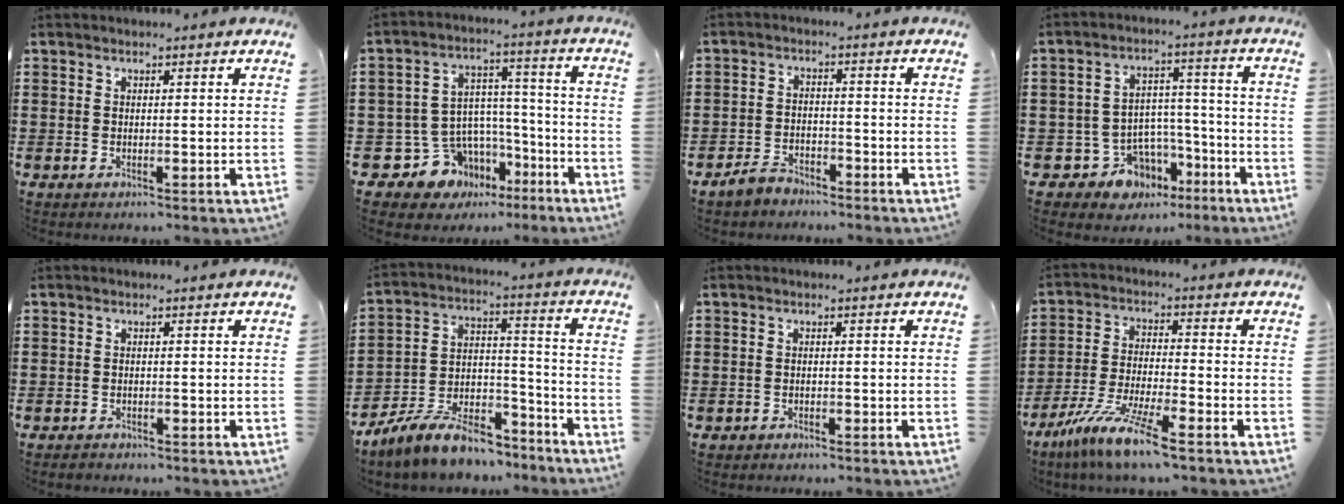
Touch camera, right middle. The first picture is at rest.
{"total": 9.7, "force": [-5.5, 7.7, 1.8], "torque": [-0.062, 0.007, -0.091]}
{"total": 3.4, "force": [-3.1, 1.4, 0.3], "torque": [-0.019, 0.005, -0.066]}
{"total": 7.7, "force": [-5.1, 5.6, 1.6], "torque": [-0.043, 0.025, -0.090]}
{"total": 0.7, "force": [-0.7, 0.2, 0.1], "torque": [-0.003, -0.001, -0.015]}
{"total": 9.4, "force": [-8.1, 3.1, 3.5], "torque": [-0.071, 0.024, -0.156]}
{"total": 0.9, "force": [-0.8, 0.4, -0.1], "torque": [0.000, 0.000, -0.017]}
{"total": 9.5, "force": [-7.7, 0.1, 5.5], "torque": [-0.123, -0.013, -0.153]}